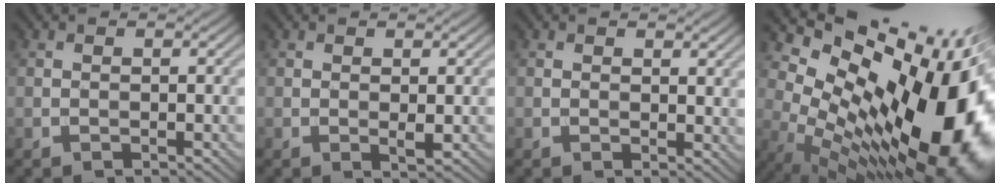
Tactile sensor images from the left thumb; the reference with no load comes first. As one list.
[{"total": 0.9, "force": [0.2, 0.3, 0.8], "torque": [-0.016, -0.004, 0.003]}, {"total": 1.5, "force": [1.0, 0.9, 0.8], "torque": [-0.011, -0.003, 0.019]}, {"total": 20.3, "force": [2.2, 11.3, 16.7], "torque": [-0.239, -0.039, 0.063]}]